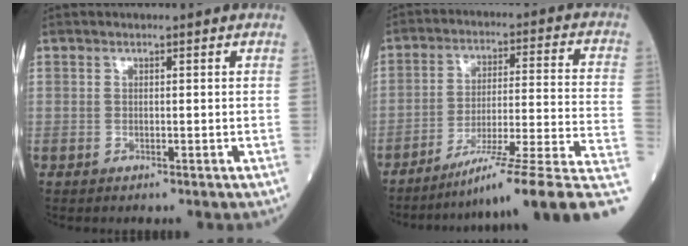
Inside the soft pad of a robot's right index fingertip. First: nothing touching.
{"total": 17.7, "force": [-12.6, -1.5, 12.4], "torque": [-0.136, 0.014, -0.193]}